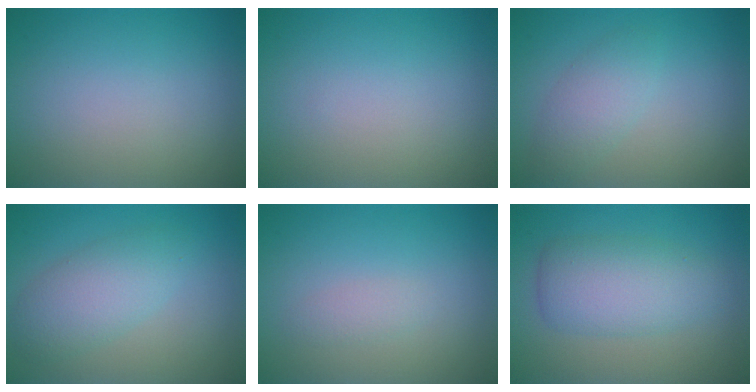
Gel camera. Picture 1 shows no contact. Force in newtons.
{"total": 0.0}
{"total": 2.5, "press": 2.5, "slide": 0.1}
{"total": 3.9, "press": 3.9, "slide": 0.1}
{"total": 0.9, "press": 0.9, "slide": 0.0}
{"total": 5.0, "press": 5.0, "slide": 0.1}